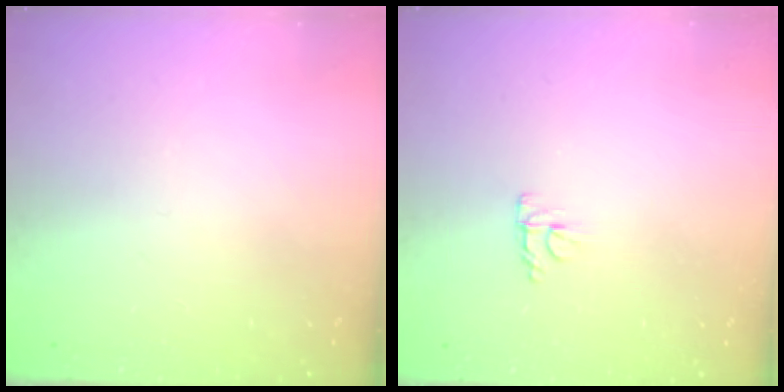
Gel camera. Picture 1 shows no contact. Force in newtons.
{"total": 4.1, "press": 4.0, "slide": 0.7}